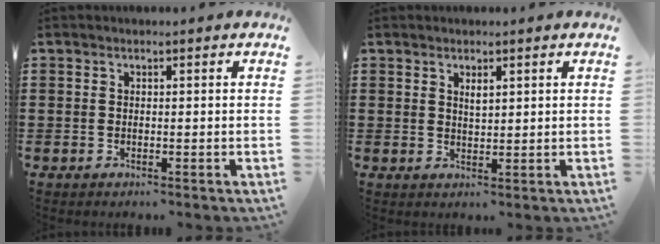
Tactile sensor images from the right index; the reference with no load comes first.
{"total": 1.5, "force": [0.7, 0.5, 1.3], "torque": [-0.027, 0.000, 0.012]}